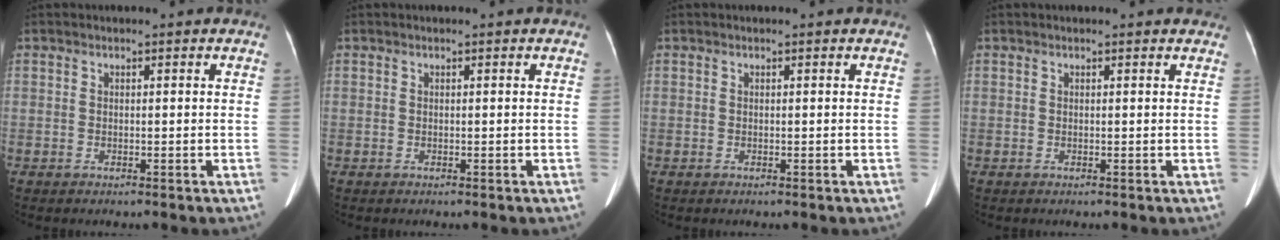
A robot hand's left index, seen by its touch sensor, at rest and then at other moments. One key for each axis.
{"total": 0.0}
{"total": 0.0}
{"total": 3.4, "fx": 3.3, "fy": 0.8, "fz": 0.8, "tx": -0.012, "ty": 0.009, "tz": 0.024}